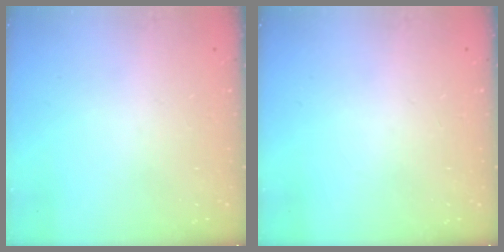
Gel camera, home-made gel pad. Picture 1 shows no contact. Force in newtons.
{"total": 0.0}